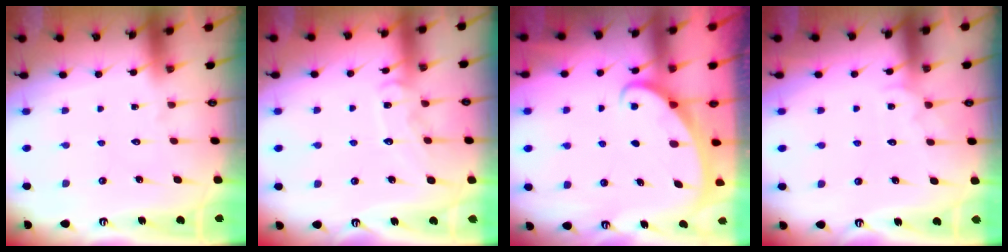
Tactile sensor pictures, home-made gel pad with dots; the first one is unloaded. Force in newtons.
{"total": 9.7, "press": 9.7, "slide": 0.7}
{"total": 2.1, "press": 2.1, "slide": 0.1}
{"total": 2.9, "press": 2.8, "slide": 0.3}